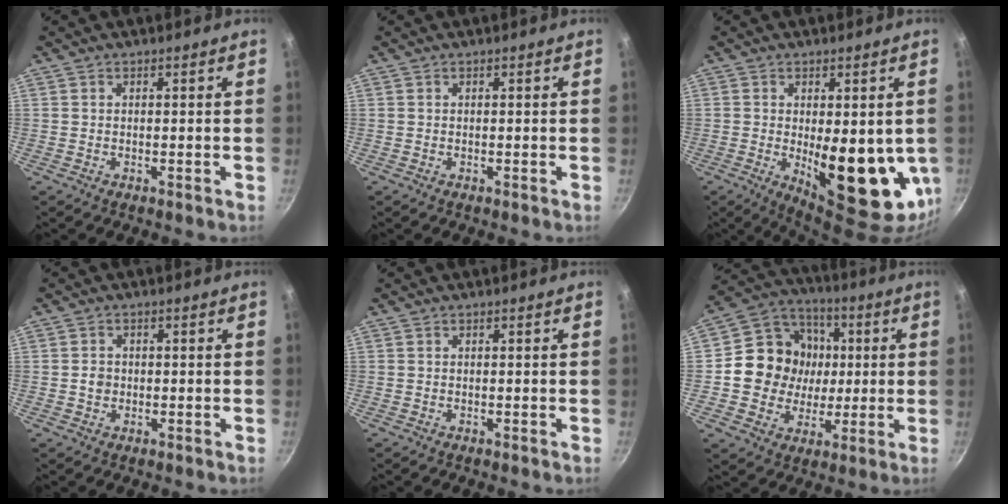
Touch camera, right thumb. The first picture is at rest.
{"total": 0.0}
{"total": 17.2, "force": [-1.6, 7.2, 15.6], "torque": [-0.184, -0.031, -0.005]}
{"total": 2.0, "force": [-0.2, 1.8, 0.9], "torque": [-0.009, 0.007, -0.005]}
{"total": 0.0}
{"total": 15.8, "force": [1.2, 14.3, 6.5], "torque": [-0.086, 0.018, 0.015]}